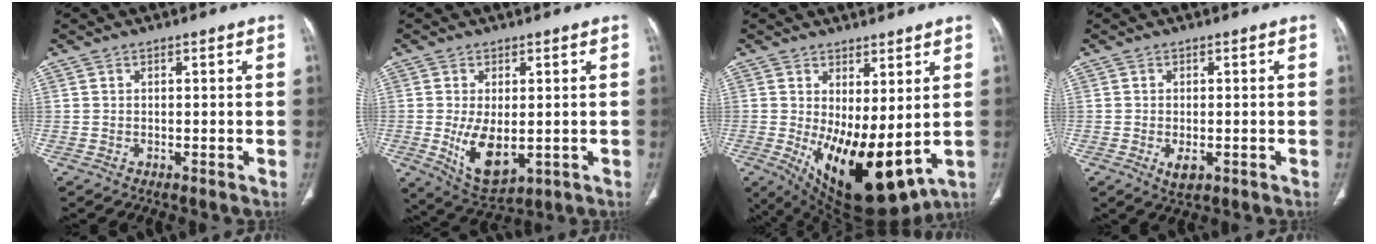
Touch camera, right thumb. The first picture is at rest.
{"total": 9.4, "force": [-1.4, 4.9, 7.8], "torque": [-0.129, -0.021, -0.004]}
{"total": 16.4, "force": [-1.0, 7.1, 14.8], "torque": [-0.243, -0.030, 0.014]}
{"total": 3.1, "force": [-1.0, 1.6, 2.5], "torque": [-0.043, -0.005, -0.012]}